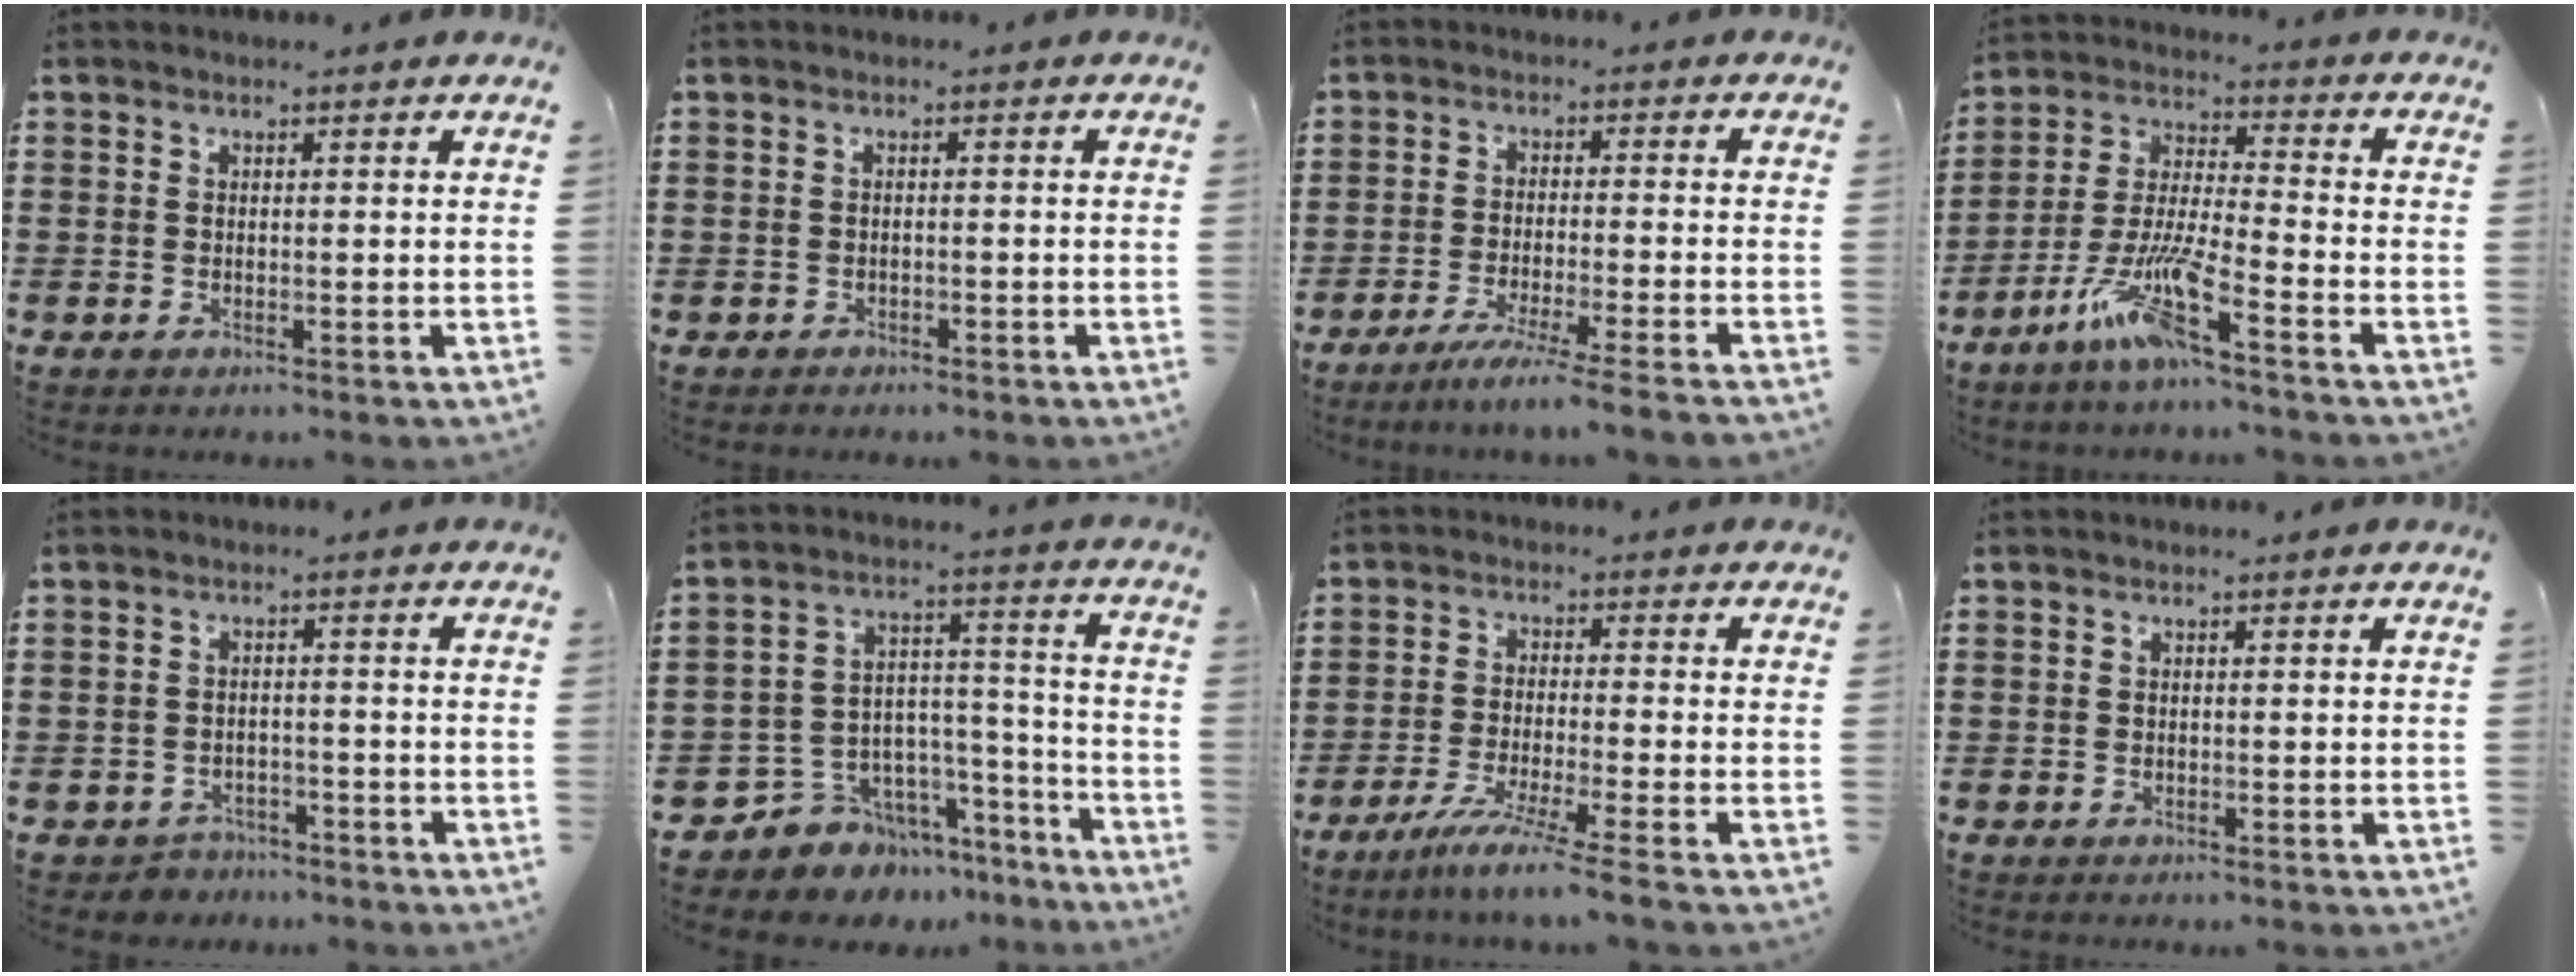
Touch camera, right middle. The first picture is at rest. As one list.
[{"total": 0.8, "force": [-0.7, 0.3, 0.0], "torque": [-0.001, 0.002, -0.017]}, {"total": 5.1, "force": [-4.3, -0.8, 2.5], "torque": [-0.044, -0.017, -0.081]}, {"total": 9.8, "force": [-6.8, 0.4, 7.1], "torque": [-0.160, -0.015, -0.135]}, {"total": 2.4, "force": [-2.3, 0.8, -0.3], "torque": [-0.005, 0.001, -0.052]}, {"total": 6.8, "force": [-5.6, 3.9, -0.2], "torque": [-0.010, 0.008, -0.106]}, {"total": 5.7, "force": [-4.6, -0.9, 3.2], "torque": [-0.063, -0.021, -0.088]}, {"total": 0.0}]